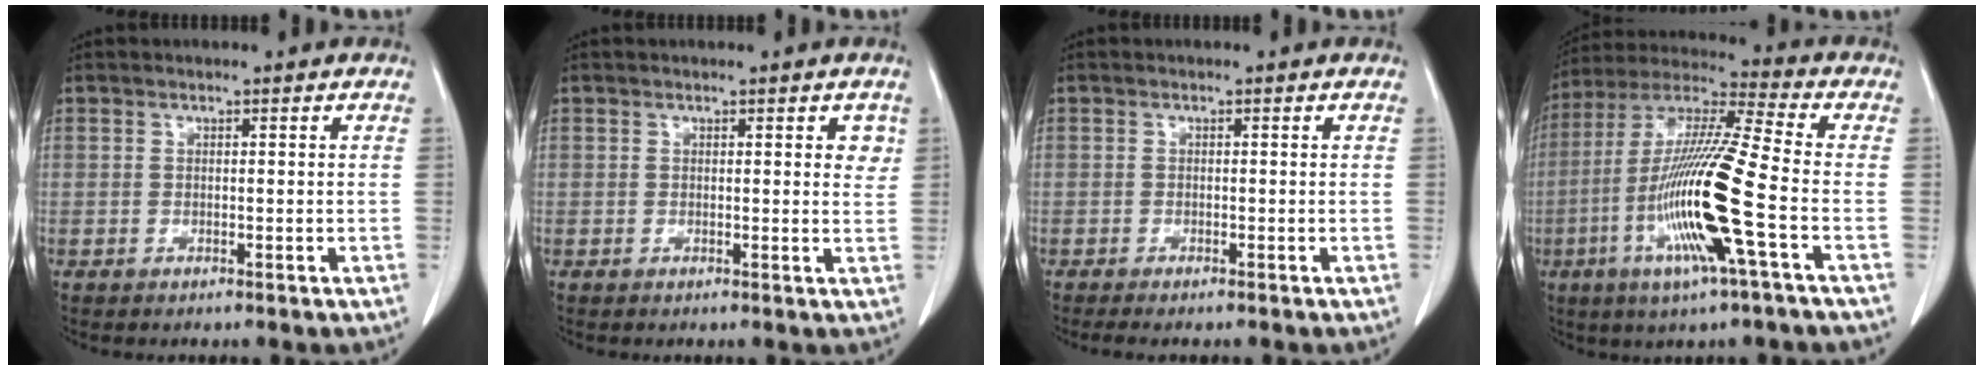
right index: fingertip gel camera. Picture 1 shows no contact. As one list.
[{"total": 2.2, "force": [1.0, 0.9, 1.7], "torque": [-0.017, -0.002, 0.007]}, {"total": 1.6, "force": [-1.3, 0.1, 0.8], "torque": [-0.017, -0.006, -0.021]}, {"total": 17.2, "force": [-5.0, -0.2, 16.5], "torque": [-0.335, -0.014, -0.101]}]